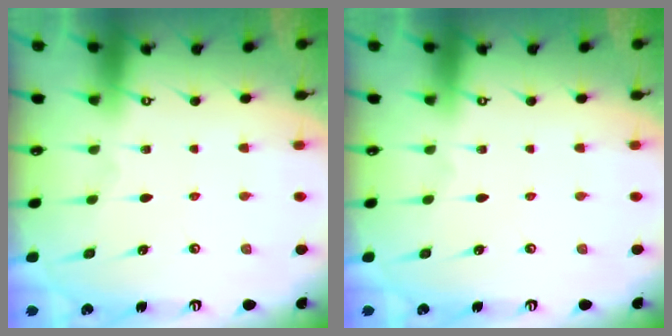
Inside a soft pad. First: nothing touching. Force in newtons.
{"total": 0.0}